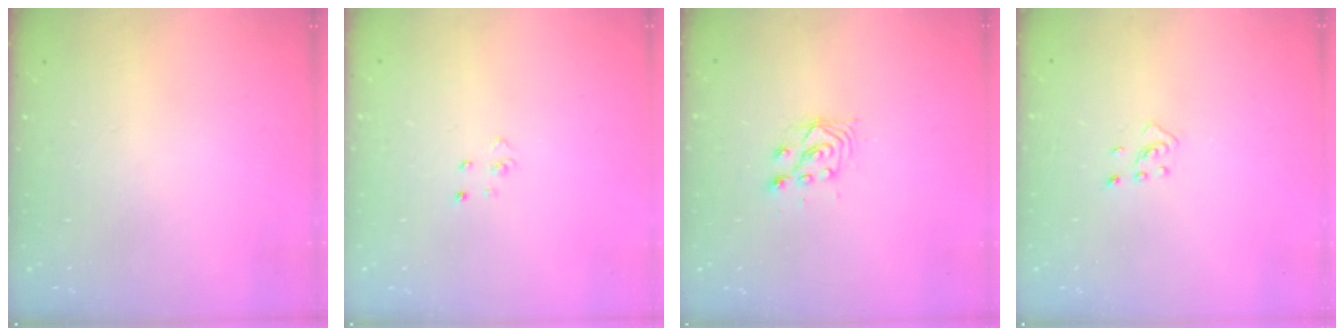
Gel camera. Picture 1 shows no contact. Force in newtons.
{"total": 2.8, "press": 2.8, "slide": 0.3}
{"total": 4.0, "press": 4.0, "slide": 0.7}
{"total": 2.7, "press": 2.6, "slide": 0.9}